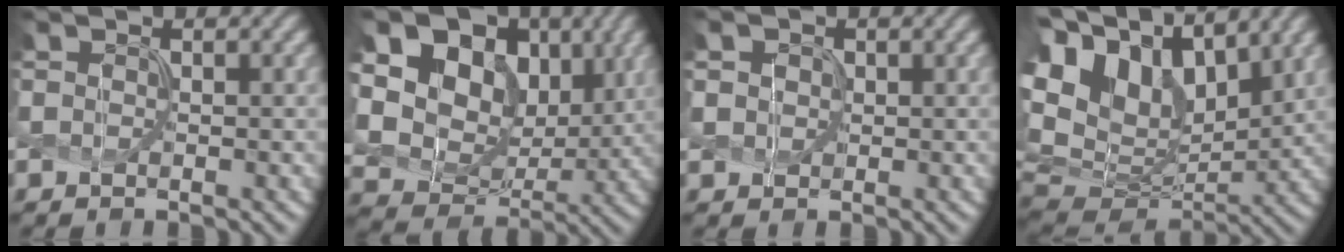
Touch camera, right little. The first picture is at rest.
{"total": 15.6, "force": [5.6, 11.5, 9.0], "torque": [-0.195, 0.031, 0.101]}
{"total": 1.7, "force": [0.8, 1.4, 0.7], "torque": [-0.022, 0.009, 0.016]}
{"total": 15.7, "force": [7.3, 9.1, 10.4], "torque": [-0.232, 0.034, 0.138]}